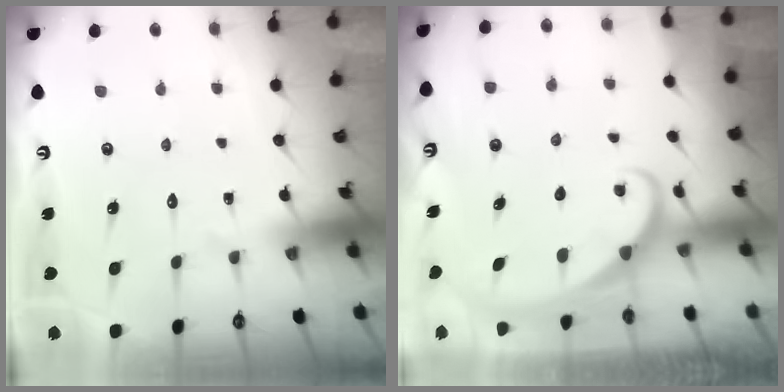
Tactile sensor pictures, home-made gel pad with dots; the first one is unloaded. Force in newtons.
{"total": 1.8, "press": 1.8, "slide": 0.1}